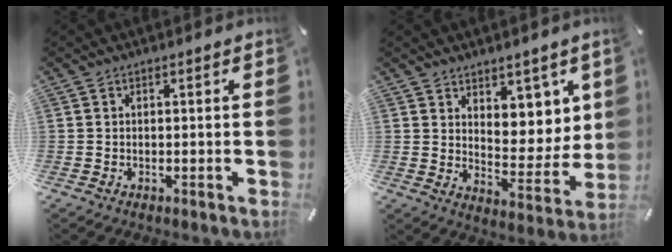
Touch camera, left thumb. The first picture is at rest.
{"total": 7.4, "force": [5.2, 5.2, 1.2], "torque": [0.000, -0.063, 0.098]}